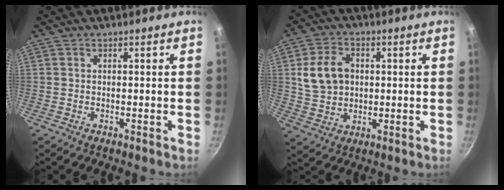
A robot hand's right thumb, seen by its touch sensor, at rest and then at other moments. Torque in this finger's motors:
{"motor_torque": [-0.42, 0.94, 0.31, -0.24, 0.08]}